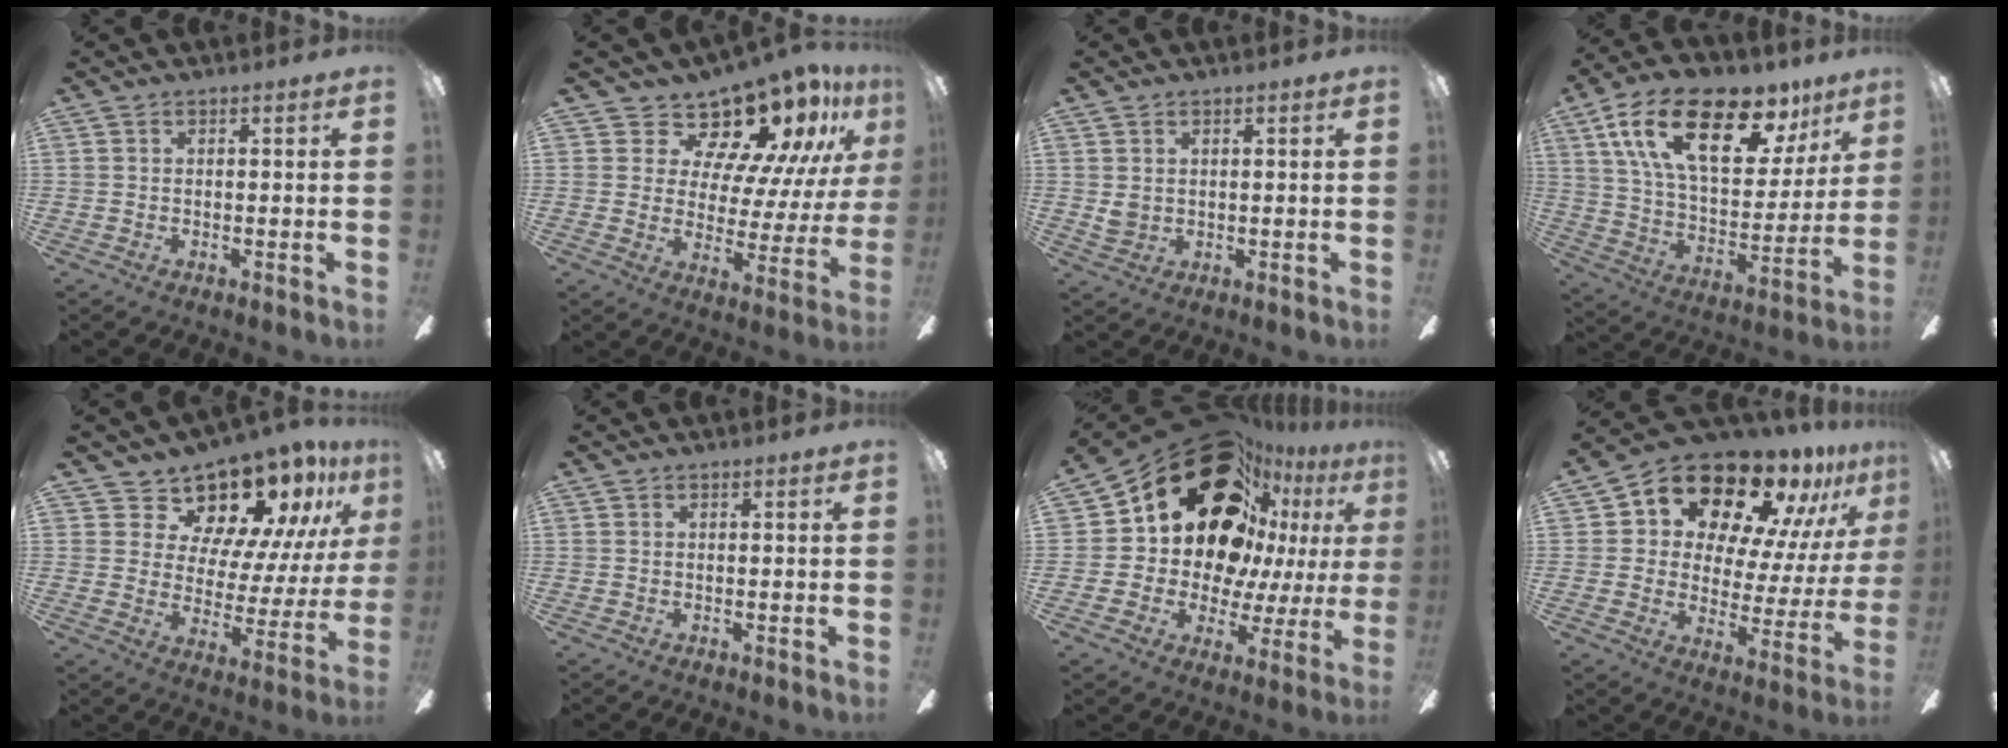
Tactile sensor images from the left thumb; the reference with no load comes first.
{"total": 13.3, "force": [10.7, 5.9, 5.3], "torque": [-0.094, -0.096, 0.179]}
{"total": 2.5, "force": [1.0, 2.0, 1.1], "torque": [-0.015, 0.001, 0.018]}
{"total": 25.4, "force": [13.6, 12.1, 17.7], "torque": [-0.303, -0.056, 0.231]}
{"total": 13.7, "force": [11.4, 6.2, 4.5], "torque": [-0.086, -0.099, 0.195]}
{"total": 0.0}
{"total": 26.7, "force": [13.8, 16.9, 15.5], "torque": [-0.258, -0.100, 0.272]}
{"total": 16.9, "force": [12.9, 8.1, 7.2], "torque": [-0.128, -0.101, 0.220]}